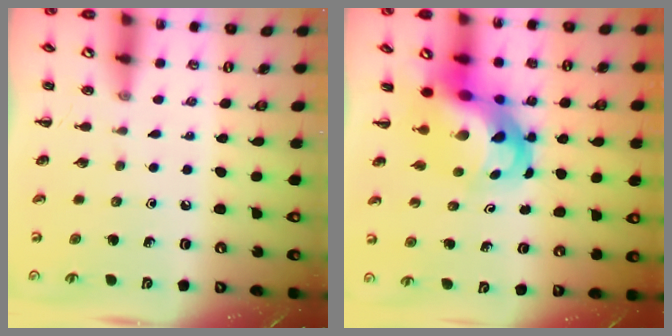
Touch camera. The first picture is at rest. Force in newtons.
{"total": 10.2, "press": 9.8, "slide": 3.0}